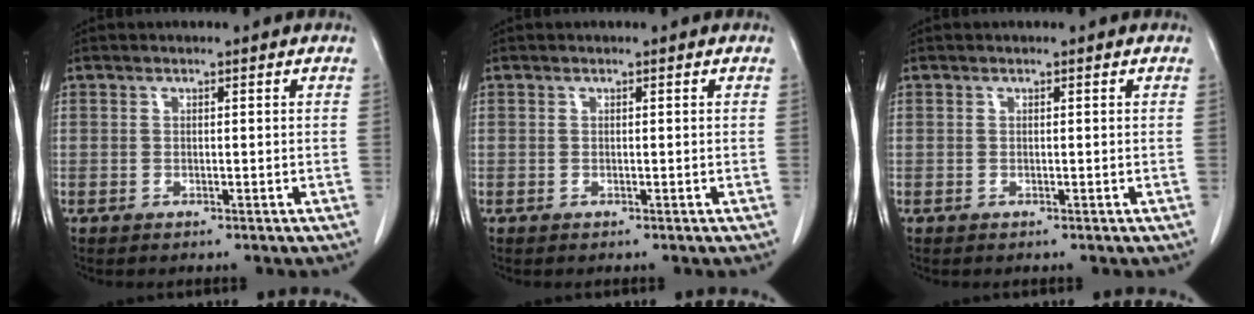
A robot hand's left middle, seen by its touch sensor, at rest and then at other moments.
{"total": 0.0}
{"total": 0.0}